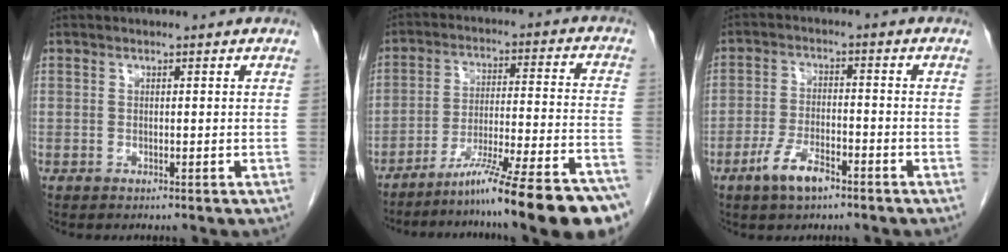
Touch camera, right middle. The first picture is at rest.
{"total": 20.9, "force": [-16.8, -0.5, 12.4], "torque": [-0.128, -0.004, -0.255]}
{"total": 4.1, "force": [-2.3, 2.0, 2.8], "torque": [-0.055, 0.002, -0.038]}